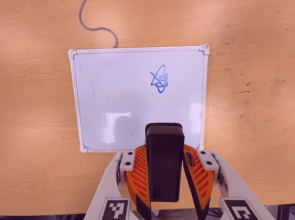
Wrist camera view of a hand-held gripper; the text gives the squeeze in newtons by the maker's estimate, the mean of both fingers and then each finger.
{"total": 6.2, "left": 4.9, "right": 7.5}